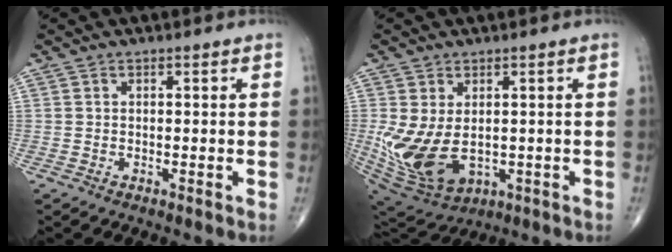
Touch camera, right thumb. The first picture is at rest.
{"total": 13.4, "force": [-1.0, 8.5, 10.3], "torque": [-0.209, -0.014, 0.012]}